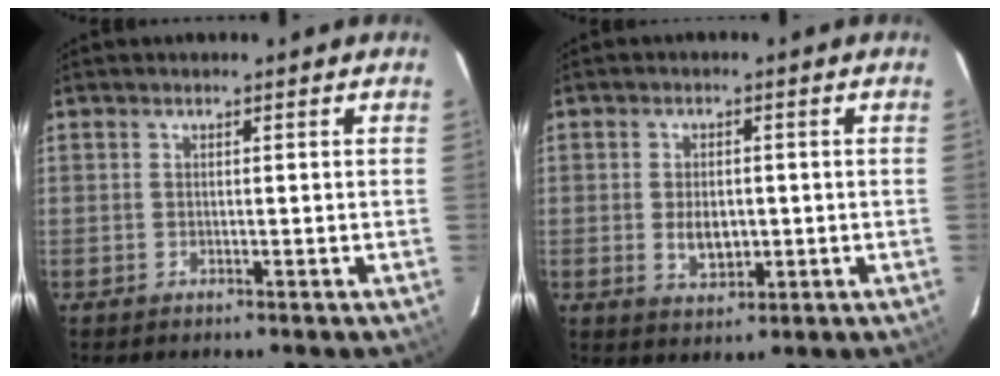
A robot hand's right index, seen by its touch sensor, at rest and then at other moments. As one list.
[{"total": 5.0, "force": [-0.6, 3.2, 3.8], "torque": [-0.071, -0.005, -0.004]}]